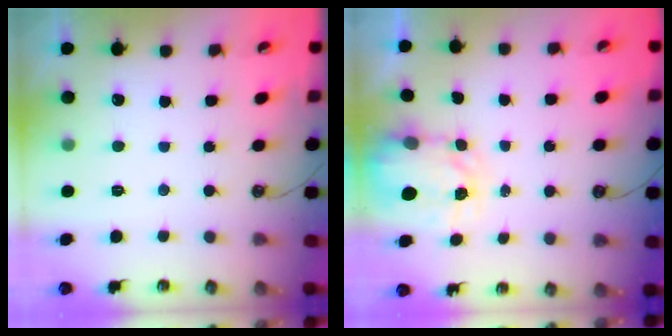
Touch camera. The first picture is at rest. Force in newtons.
{"total": 3.4, "press": 3.4, "slide": 0.5}